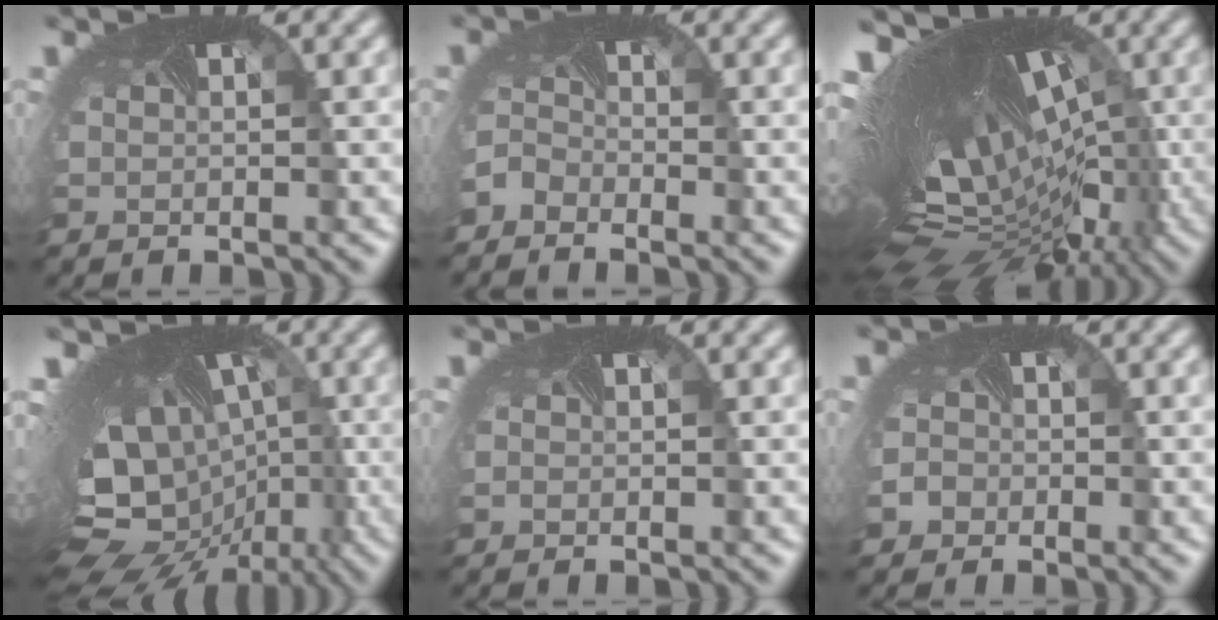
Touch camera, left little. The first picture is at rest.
{"total": 2.6, "force": [-2.4, 0.9, 0.2], "torque": [-0.016, -0.011, -0.053]}
{"total": 19.3, "force": [-0.5, 9.8, 16.6], "torque": [-0.269, 0.017, 0.000]}
{"total": 17.9, "force": [-5.1, 12.0, 12.3], "torque": [-0.175, 0.007, -0.072]}
{"total": 0.0}
{"total": 2.0, "force": [-0.7, 1.8, 0.5], "torque": [-0.003, -0.001, -0.014]}